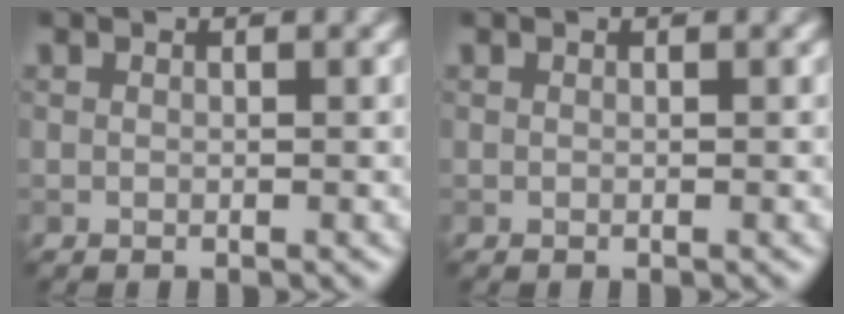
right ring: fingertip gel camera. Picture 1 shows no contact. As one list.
[{"total": 0.0}]